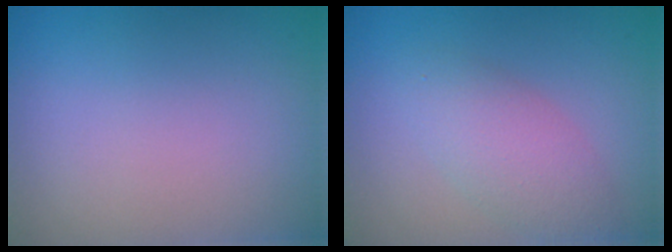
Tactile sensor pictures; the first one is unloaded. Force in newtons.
{"total": 3.8, "press": 3.8, "slide": 0.2}